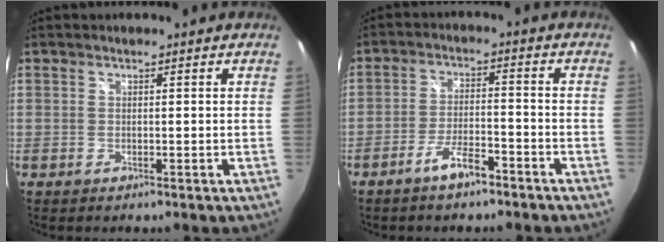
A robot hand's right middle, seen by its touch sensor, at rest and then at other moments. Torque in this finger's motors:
{"motor_torque": [0.02, -0.26, 0.12, 0.03]}